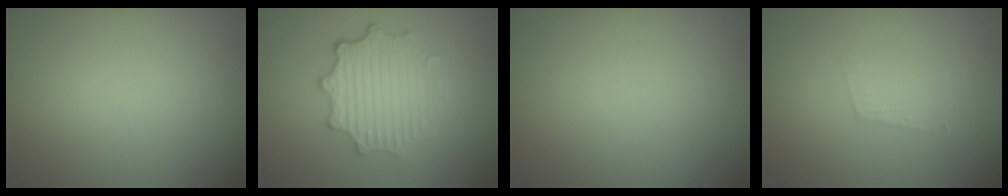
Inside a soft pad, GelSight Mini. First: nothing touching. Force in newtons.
{"total": 4.9, "press": 3.8, "slide": 3.0}
{"total": 0.0}
{"total": 0.9, "press": 0.9, "slide": 0.1}